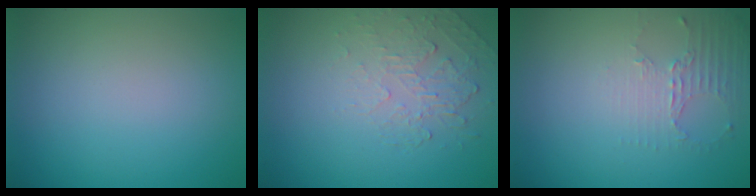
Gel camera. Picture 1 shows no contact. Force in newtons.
{"total": 2.1, "press": 0.9, "slide": 1.9}
{"total": 2.3, "press": 1.6, "slide": 1.6}